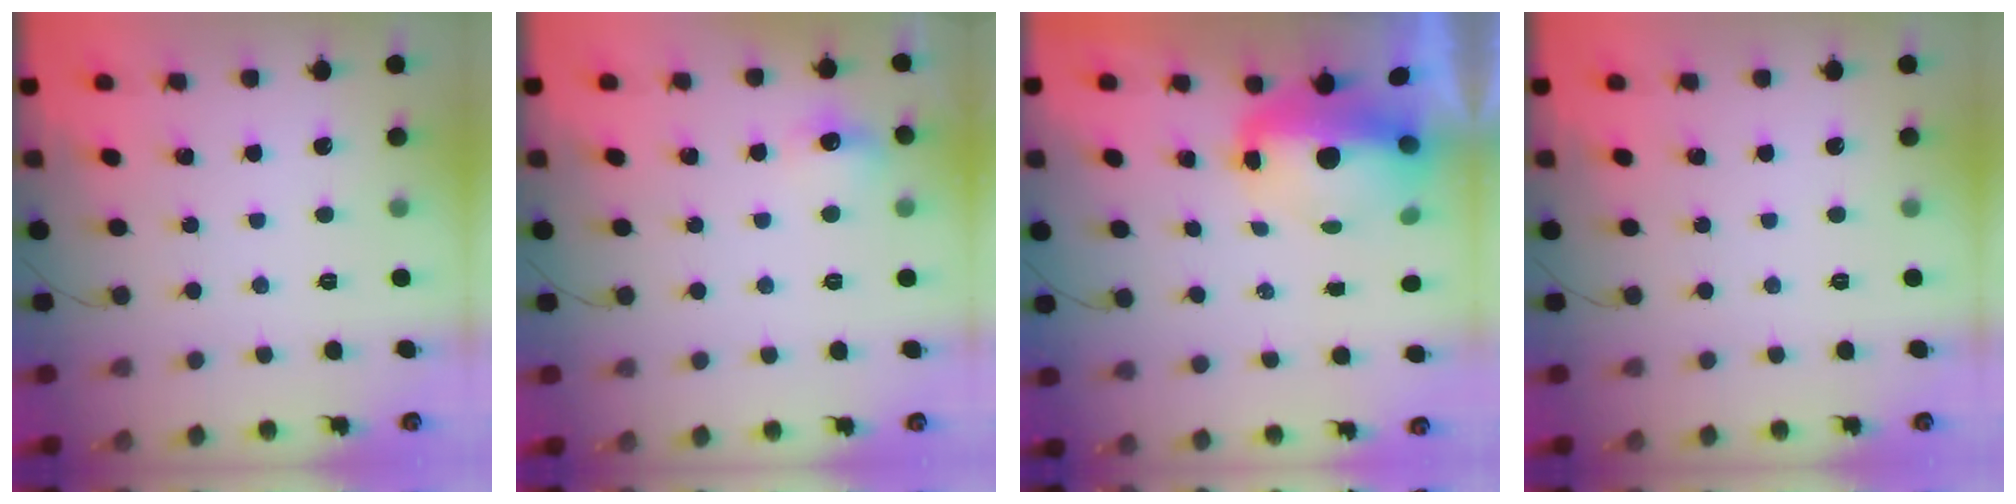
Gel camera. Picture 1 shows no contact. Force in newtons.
{"total": 6.8, "press": 6.6, "slide": 1.3}
{"total": 13.3, "press": 9.2, "slide": 9.6}
{"total": 0.0}